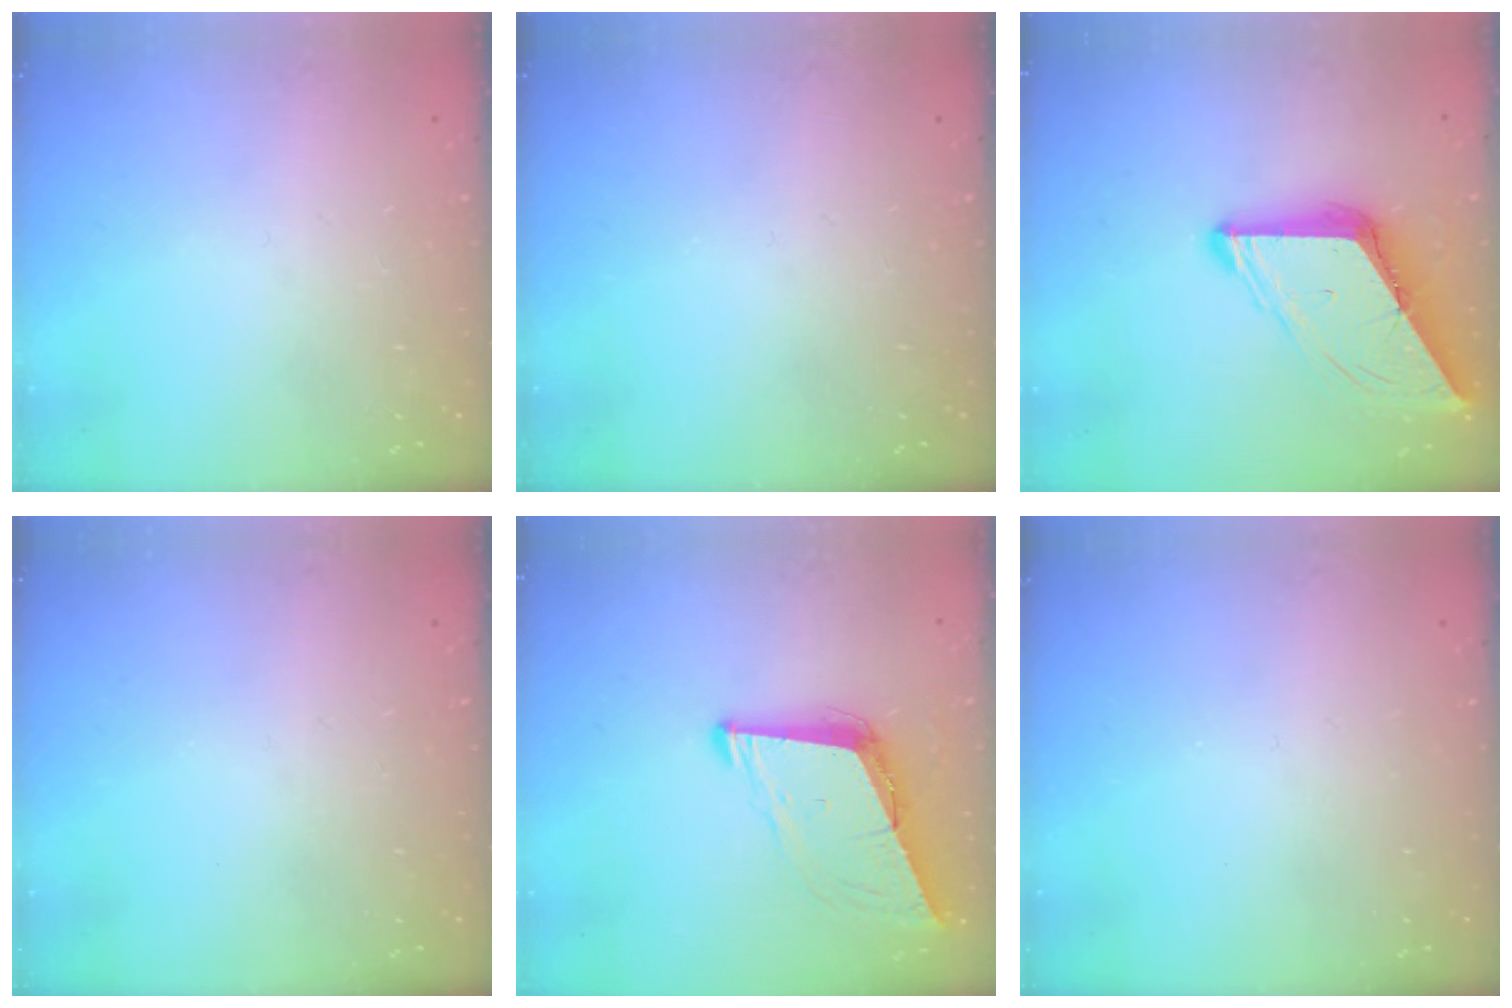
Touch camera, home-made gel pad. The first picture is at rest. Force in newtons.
{"total": 0.0}
{"total": 10.6, "press": 10.5, "slide": 1.3}
{"total": 0.0}
{"total": 9.1, "press": 8.2, "slide": 3.8}
{"total": 0.0}